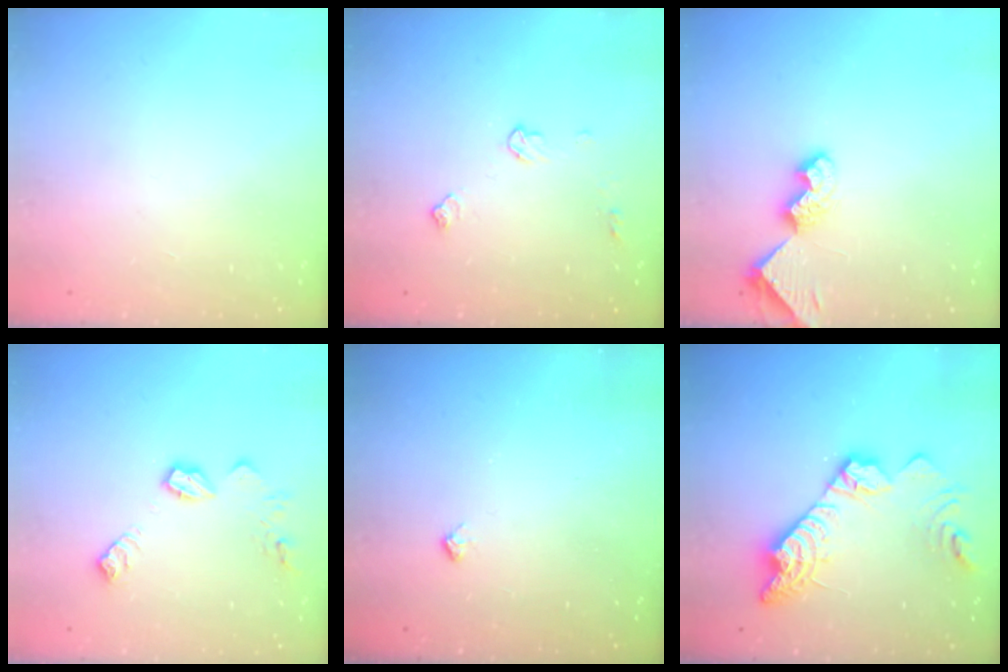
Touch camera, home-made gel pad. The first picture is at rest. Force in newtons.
{"total": 5.4, "press": 5.4, "slide": 0.8}
{"total": 8.3, "press": 8.3, "slide": 1.1}
{"total": 10.0, "press": 10.0, "slide": 0.6}
{"total": 6.2, "press": 6.1, "slide": 0.7}
{"total": 17.4, "press": 17.4, "slide": 1.2}